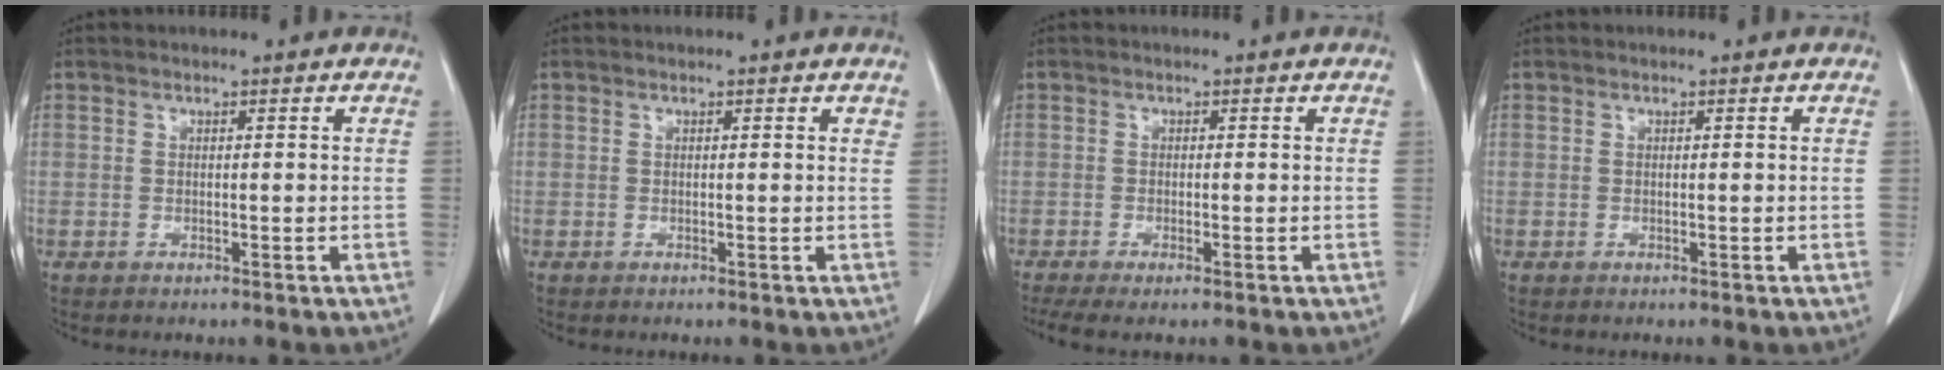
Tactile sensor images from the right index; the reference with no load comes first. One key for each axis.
{"total": 0.6, "fx": 0.4, "fy": 0.2, "fz": 0.3, "tx": -0.002, "ty": 0.001, "tz": 0.001}
{"total": 3.8, "fx": -2.7, "fy": 0.5, "fz": 2.6, "tx": -0.046, "ty": -0.010, "tz": -0.046}
{"total": 0.0}